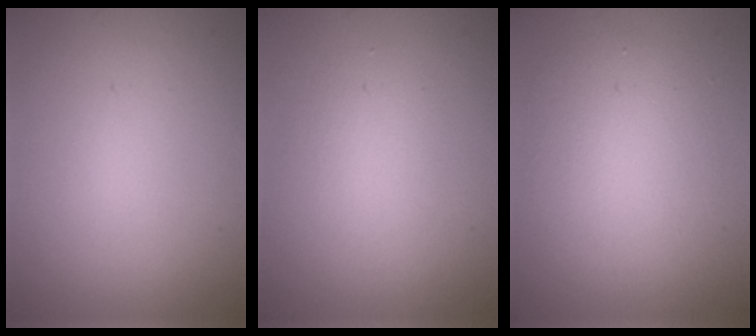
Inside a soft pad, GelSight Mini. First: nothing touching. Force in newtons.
{"total": 2.1, "press": 2.1, "slide": 0.1}
{"total": 4.2, "press": 4.2, "slide": 0.5}